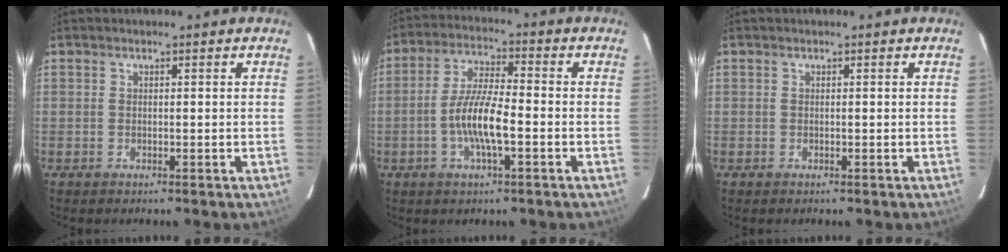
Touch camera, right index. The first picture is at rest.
{"total": 8.8, "force": [-2.6, 1.8, 8.2], "torque": [-0.164, 0.004, -0.051]}
{"total": 0.0}